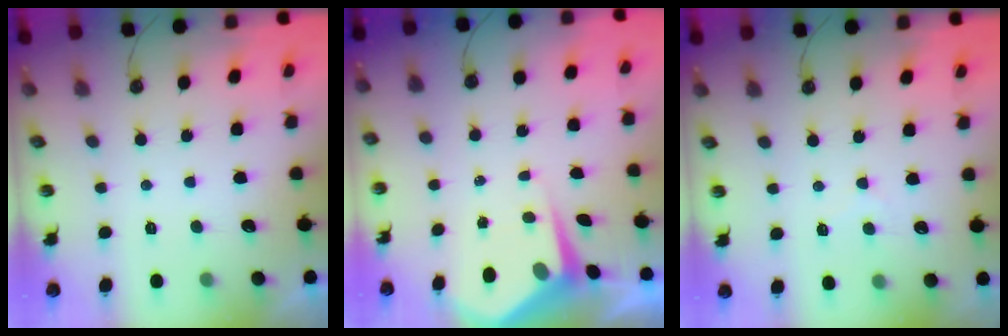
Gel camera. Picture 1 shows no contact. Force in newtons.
{"total": 5.5, "press": 5.5, "slide": 0.5}
{"total": 4.0, "press": 4.0, "slide": 0.5}